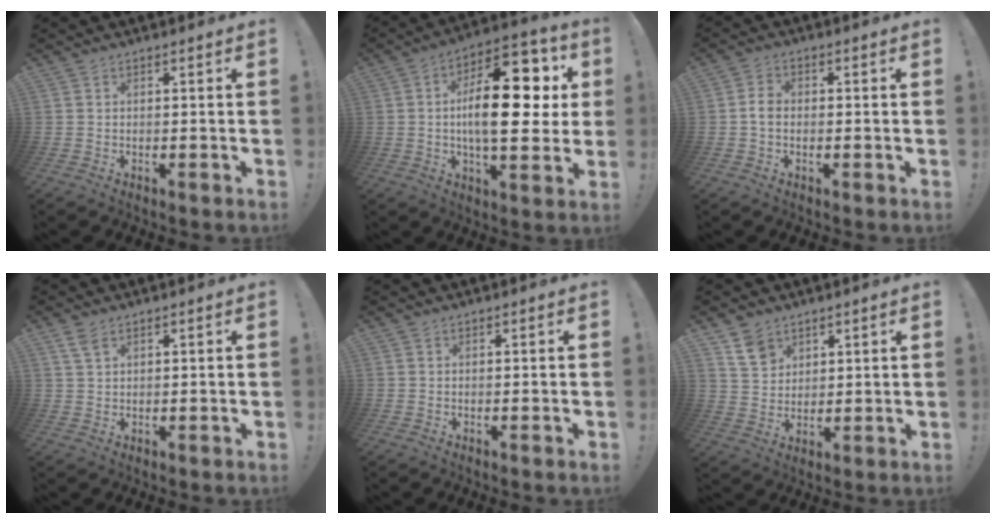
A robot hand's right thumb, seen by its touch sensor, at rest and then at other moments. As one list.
[{"total": 22.4, "force": [2.2, 10.3, 19.8], "torque": [-0.299, 0.000, 0.036]}, {"total": 3.3, "force": [-0.7, 2.2, 2.3], "torque": [-0.042, 0.006, -0.017]}, {"total": 3.6, "force": [2.3, 1.6, 2.3], "torque": [-0.036, -0.009, 0.041]}, {"total": 0.0}, {"total": 7.7, "force": [5.2, 5.2, 2.1], "torque": [-0.028, -0.032, 0.102]}]